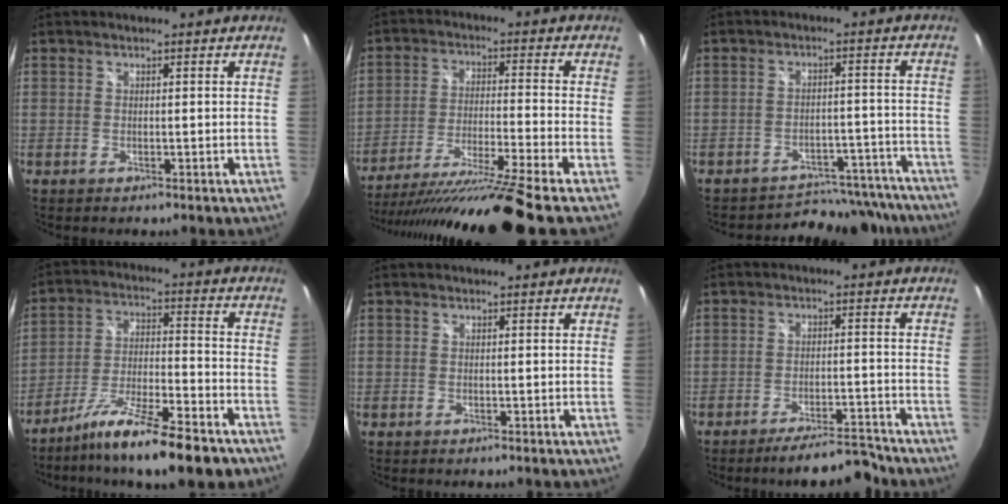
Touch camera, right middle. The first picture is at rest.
{"total": 19.1, "force": [-15.8, -2.7, 10.3], "torque": [-0.185, -0.047, -0.263]}
{"total": 16.5, "force": [-15.1, 6.1, 2.7], "torque": [-0.048, 0.037, -0.178]}
{"total": 16.1, "force": [-12.2, 2.2, 10.4], "torque": [-0.188, -0.029, -0.201]}
{"total": 0.0}
{"total": 7.9, "force": [-7.2, 1.0, 3.2], "torque": [-0.059, 0.008, -0.104]}